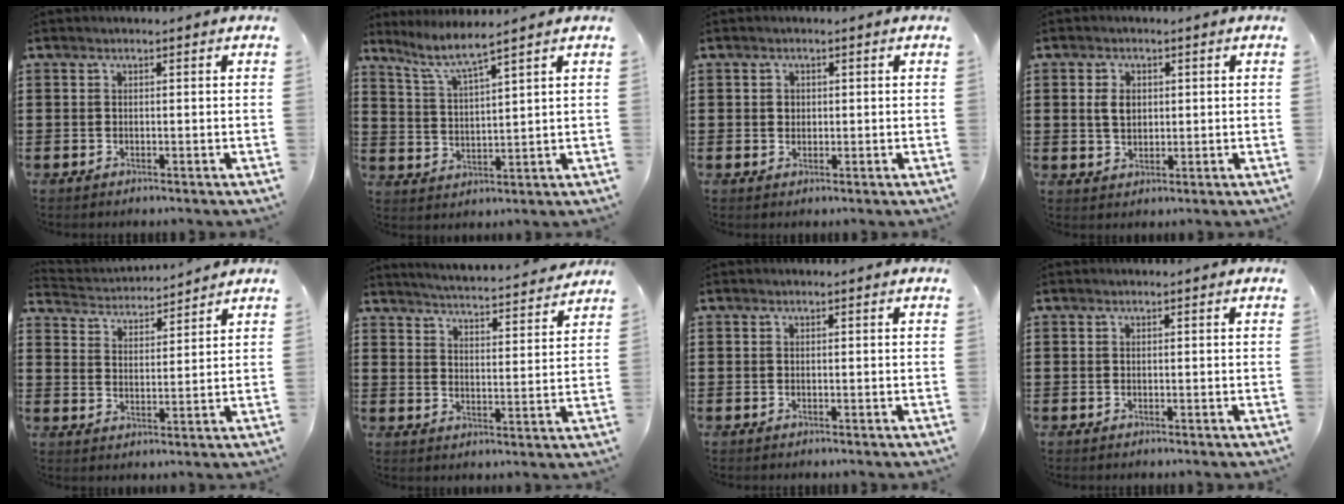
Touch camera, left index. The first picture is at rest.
{"total": 4.6, "force": [3.9, -0.3, 2.4], "torque": [-0.063, -0.020, 0.066]}
{"total": 1.2, "force": [0.3, 1.1, 0.4], "torque": [-0.011, 0.007, 0.005]}
{"total": 3.3, "force": [0.7, 2.3, 2.3], "torque": [-0.043, 0.005, 0.010]}
{"total": 3.3, "force": [3.3, 0.4, -0.1], "torque": [-0.018, -0.020, 0.054]}
{"total": 4.0, "force": [3.9, -0.6, 0.5], "torque": [-0.030, -0.037, 0.062]}
{"total": 0.0}
{"total": 0.0}